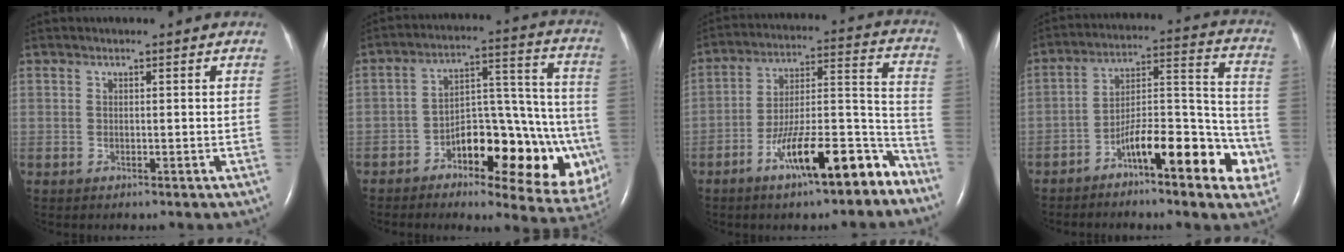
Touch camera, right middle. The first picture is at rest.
{"total": 19.4, "force": [-6.9, 7.0, 16.7], "torque": [-0.172, 0.035, -0.085]}
{"total": 15.1, "force": [-9.8, 3.0, 11.1], "torque": [-0.175, 0.019, -0.157]}
{"total": 14.6, "force": [-7.2, 3.6, 12.1], "torque": [-0.173, 0.030, -0.109]}